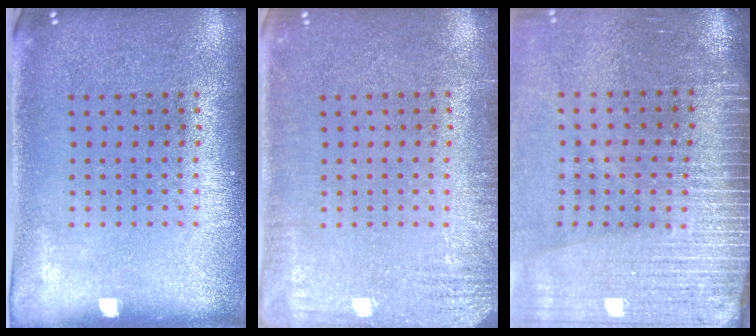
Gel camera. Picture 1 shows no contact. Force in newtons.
{"total": 2.3, "press": 2.2, "slide": 0.4}
{"total": 4.0, "press": 3.4, "slide": 2.0}